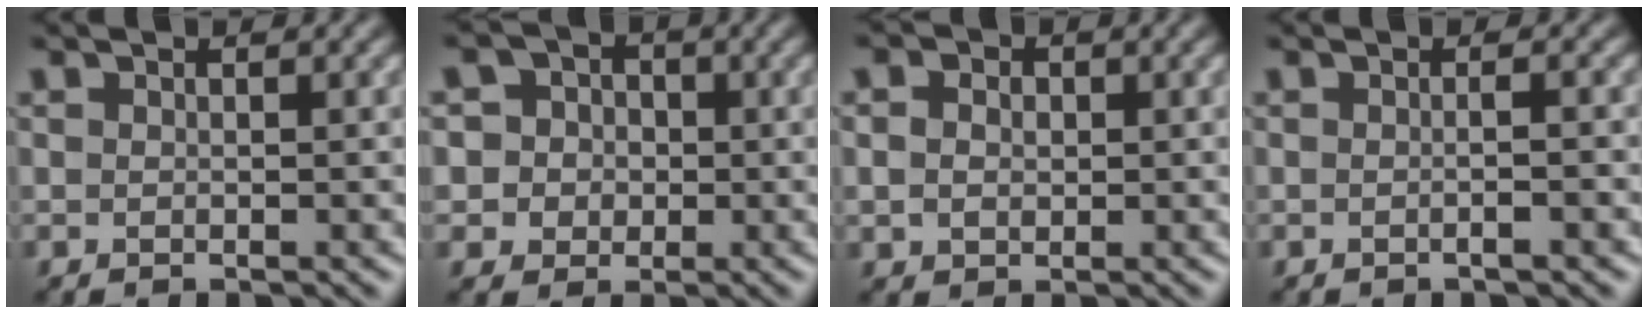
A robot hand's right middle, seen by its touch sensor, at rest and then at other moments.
{"total": 5.6, "force": [1.1, 5.2, 1.8], "torque": [-0.026, 0.031, -0.005]}
{"total": 2.7, "force": [0.5, 2.2, 1.5], "torque": [-0.029, 0.009, 0.000]}
{"total": 2.1, "force": [-0.1, 0.8, 1.9], "torque": [-0.005, -0.006, -0.014]}